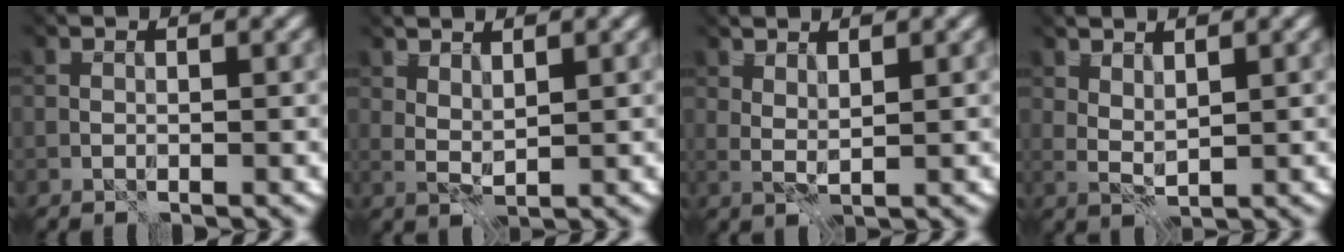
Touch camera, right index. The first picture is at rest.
{"total": 1.7, "force": [1.6, 0.1, 0.6], "torque": [-0.018, -0.002, 0.033]}
{"total": 1.5, "force": [1.4, -0.2, 0.4], "torque": [-0.015, -0.003, 0.028]}
{"total": 1.6, "force": [1.5, 0.1, 0.6], "torque": [-0.017, -0.002, 0.032]}